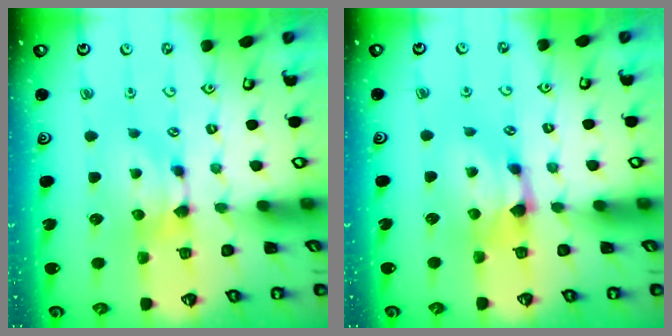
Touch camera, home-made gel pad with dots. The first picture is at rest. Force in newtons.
{"total": 1.6, "press": 0.9, "slide": 1.3}